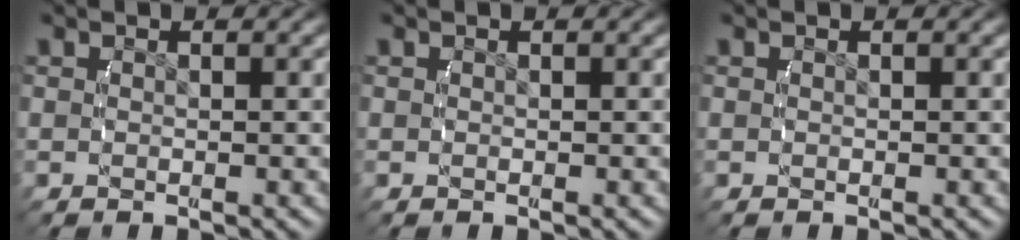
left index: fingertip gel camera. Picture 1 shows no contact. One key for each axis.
{"total": 0.0}
{"total": 0.0}